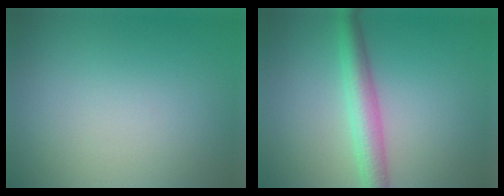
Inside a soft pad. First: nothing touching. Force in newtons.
{"total": 3.9, "press": 3.9, "slide": 0.1}